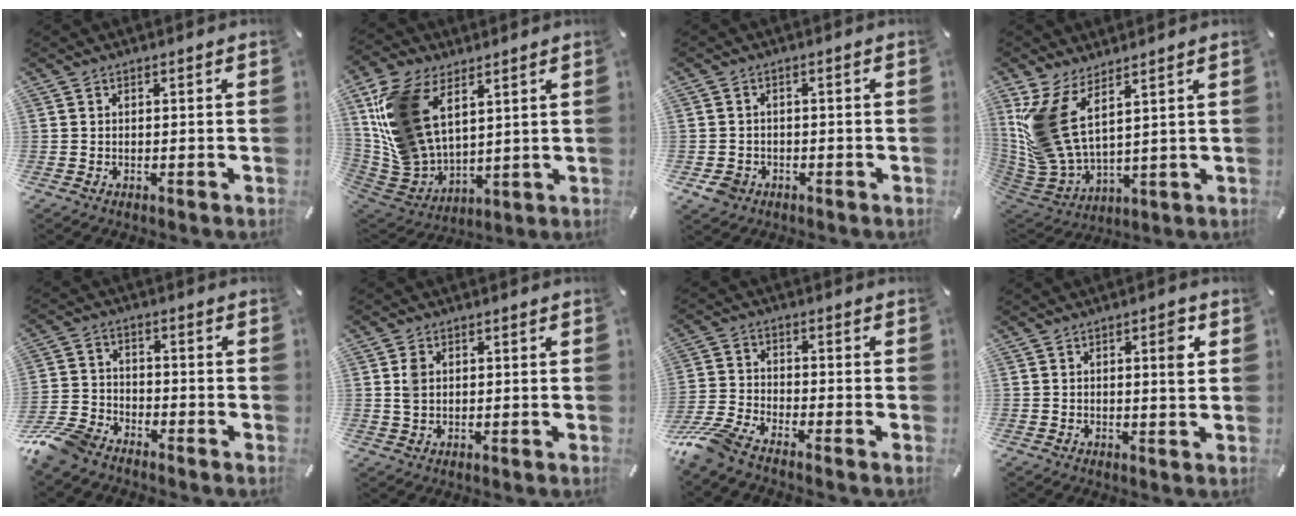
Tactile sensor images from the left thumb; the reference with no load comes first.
{"total": 17.8, "force": [7.8, 12.1, 10.5], "torque": [-0.252, -0.036, 0.148]}
{"total": 3.9, "force": [-1.8, 3.2, 1.3], "torque": [-0.033, 0.004, -0.034]}
{"total": 13.4, "force": [6.9, 6.7, 9.4], "torque": [-0.232, -0.045, 0.128]}
{"total": 8.9, "force": [-7.4, 3.9, 3.0], "torque": [-0.073, 0.031, -0.146]}
{"total": 3.2, "force": [0.7, 2.4, 2.0], "torque": [-0.036, 0.003, 0.011]}
{"total": 8.0, "force": [-6.7, 2.1, 3.8], "torque": [-0.102, 0.011, -0.136]}
{"total": 4.3, "force": [1.3, 1.3, 3.9], "torque": [-0.048, -0.007, 0.013]}